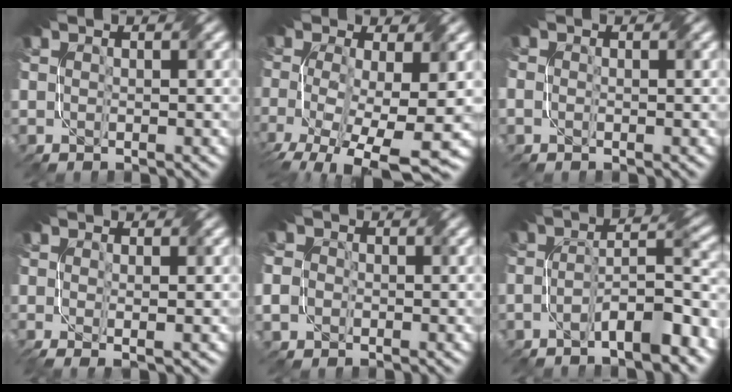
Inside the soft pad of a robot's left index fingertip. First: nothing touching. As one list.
[{"total": 8.5, "force": [-3.6, 3.0, 7.1], "torque": [-0.140, -0.031, -0.062]}, {"total": 1.2, "force": [-0.1, 1.0, 0.6], "torque": [-0.013, -0.003, -0.003]}, {"total": 2.5, "force": [-0.4, 0.6, 2.4], "torque": [-0.038, -0.006, -0.007]}, {"total": 2.9, "force": [-0.3, 2.6, 1.2], "torque": [-0.026, 0.008, -0.006]}, {"total": 6.8, "force": [-4.0, 1.5, 5.3], "torque": [-0.081, 0.013, -0.069]}]